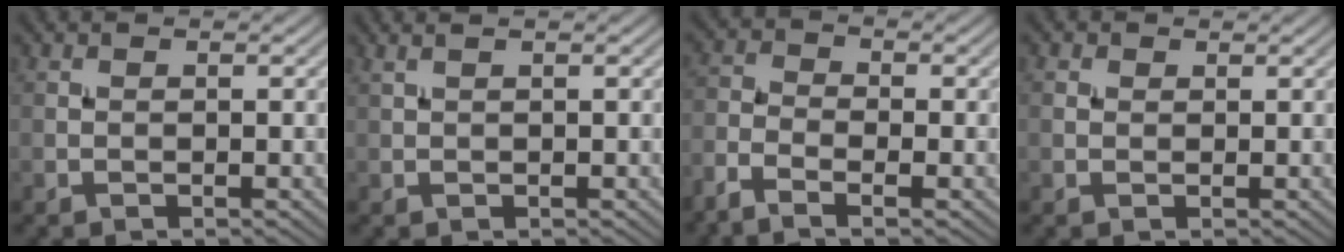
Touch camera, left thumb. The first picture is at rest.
{"total": 1.1, "force": [0.8, 0.1, 0.7], "torque": [-0.021, 0.006, 0.015]}
{"total": 4.2, "force": [-3.0, 1.4, 2.7], "torque": [-0.064, -0.009, -0.071]}
{"total": 1.0, "force": [0.5, 0.8, 0.3], "torque": [-0.005, 0.002, 0.006]}